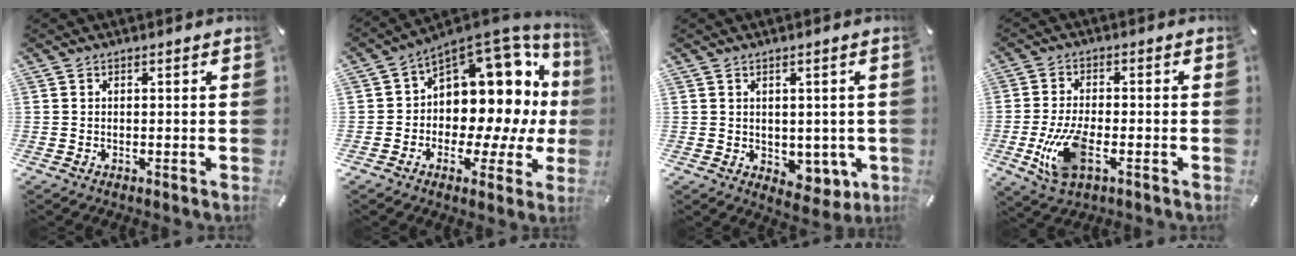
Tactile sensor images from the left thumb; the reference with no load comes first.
{"total": 13.2, "force": [4.8, 9.1, 8.3], "torque": [-0.093, -0.075, 0.075]}
{"total": 4.4, "force": [0.9, 3.8, 1.9], "torque": [-0.010, -0.009, 0.016]}
{"total": 10.6, "force": [-3.0, 5.3, 8.6], "torque": [-0.194, -0.008, -0.052]}